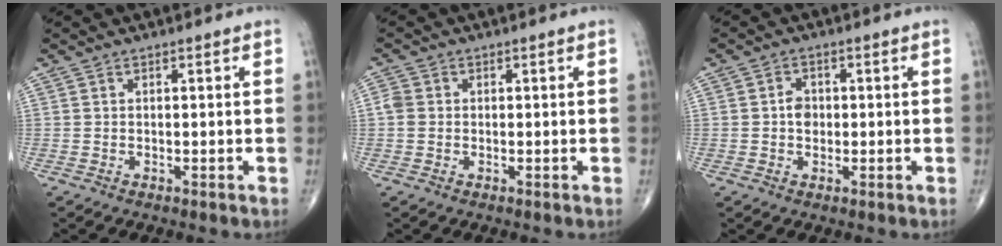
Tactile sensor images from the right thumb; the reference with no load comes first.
{"total": 2.4, "force": [0.0, 2.1, 1.2], "torque": [-0.023, 0.006, -0.002]}
{"total": 2.8, "force": [-0.1, 2.2, 1.7], "torque": [-0.016, 0.004, -0.005]}